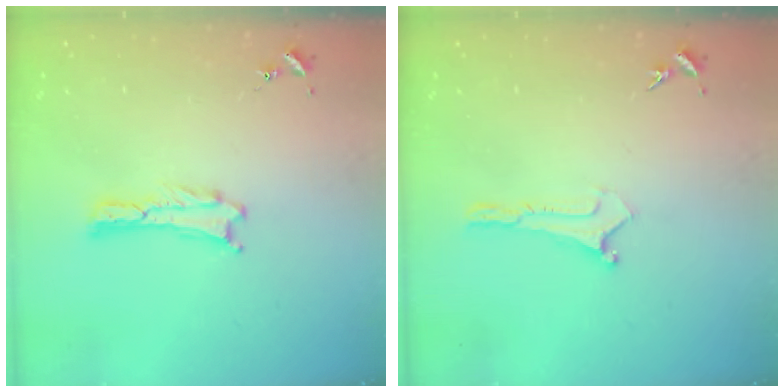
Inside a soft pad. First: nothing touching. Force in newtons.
{"total": 0.0}